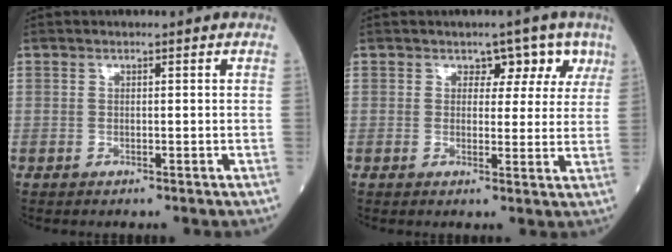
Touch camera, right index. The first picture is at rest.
{"total": 4.6, "force": [2.7, 3.2, 2.1], "torque": [-0.008, 0.009, 0.026]}